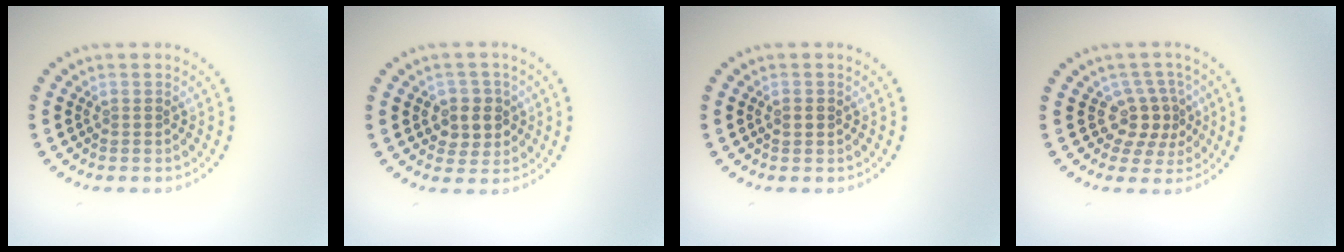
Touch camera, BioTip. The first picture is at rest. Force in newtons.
{"total": 2.8, "press": 2.7, "slide": 0.8}
{"total": 1.2, "press": 1.2, "slide": 0.1}
{"total": 3.2, "press": 2.3, "slide": 2.2}